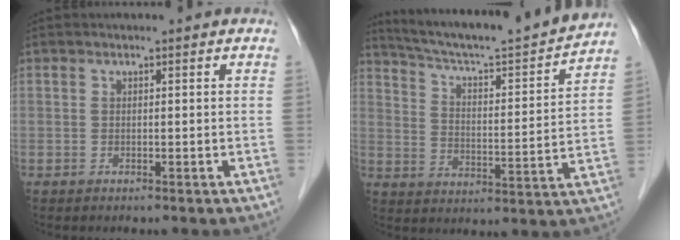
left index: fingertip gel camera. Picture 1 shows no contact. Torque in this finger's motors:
{"motor_torque": [0.16, -0.43, 0.21, 0.10]}